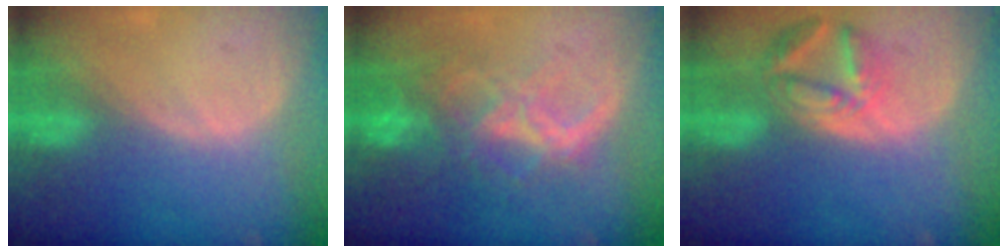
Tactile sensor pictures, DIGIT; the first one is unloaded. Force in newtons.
{"total": 8.9, "press": 7.5, "slide": 4.7}
{"total": 7.7, "press": 6.8, "slide": 3.6}